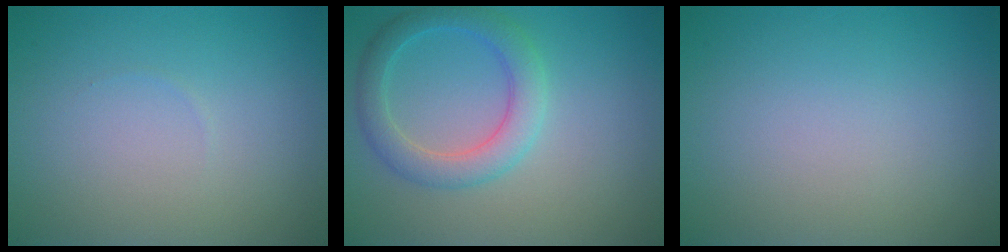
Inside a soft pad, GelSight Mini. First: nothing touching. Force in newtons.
{"total": 3.7, "press": 3.6, "slide": 0.3}
{"total": 0.0}